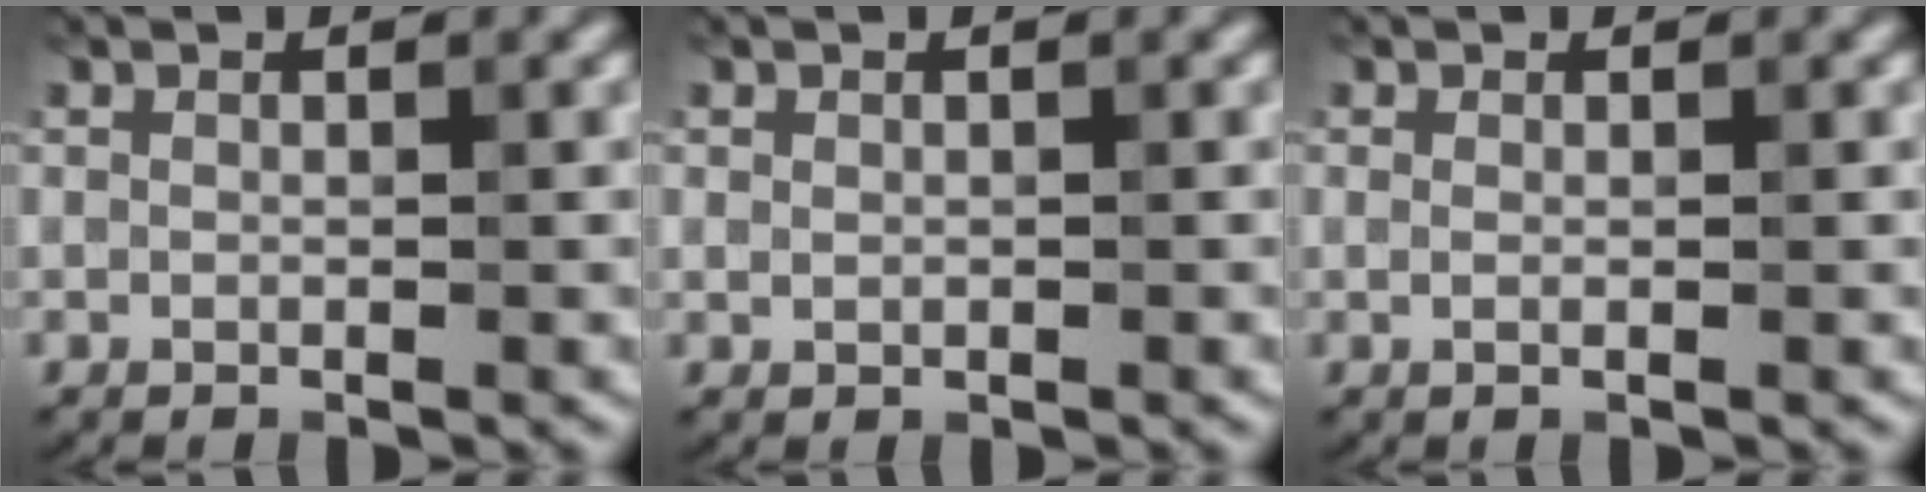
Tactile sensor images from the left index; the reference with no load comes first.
{"total": 0.6, "force": [0.1, 0.5, 0.3], "torque": [-0.002, -0.003, 0.004]}
{"total": 0.7, "force": [0.0, 0.2, 0.7], "torque": [-0.010, -0.002, -0.001]}